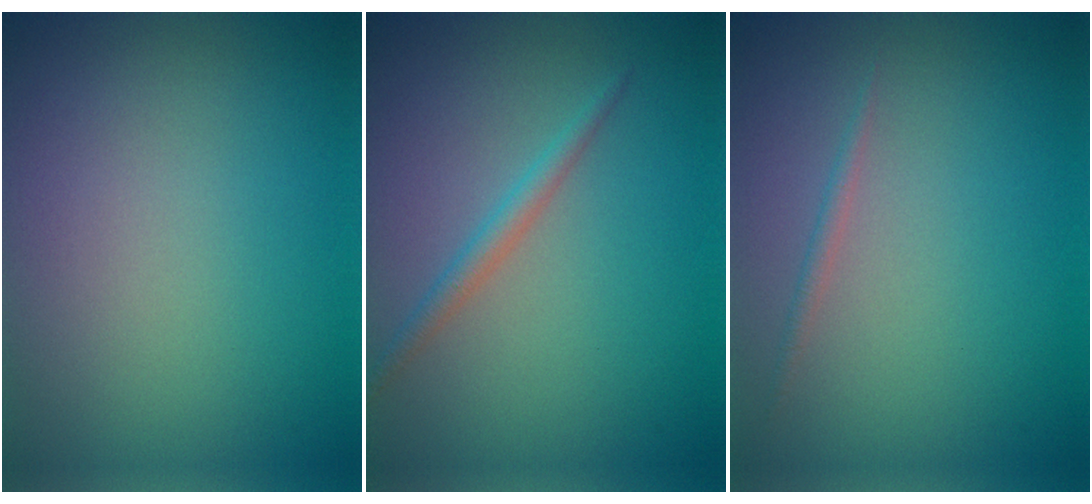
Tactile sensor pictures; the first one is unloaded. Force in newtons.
{"total": 1.6, "press": 1.6, "slide": 0.1}
{"total": 0.7, "press": 0.7, "slide": 0.1}